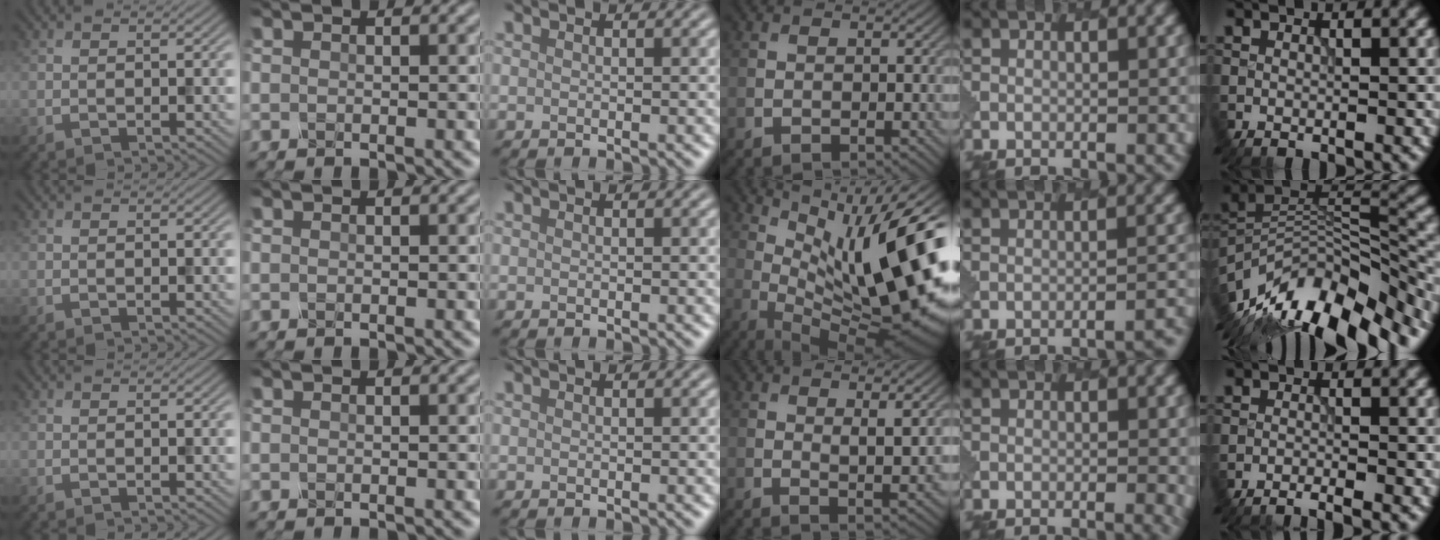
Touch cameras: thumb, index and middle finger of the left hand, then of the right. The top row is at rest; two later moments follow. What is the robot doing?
{"motion": "dispense", "object": "syringe"}